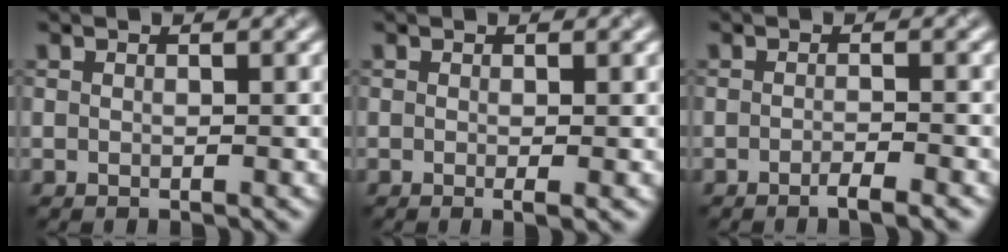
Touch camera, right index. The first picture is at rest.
{"total": 1.0, "force": [-0.2, 0.1, 0.9], "torque": [-0.016, -0.004, -0.002]}
{"total": 2.3, "force": [-1.4, 0.6, 1.7], "torque": [-0.019, -0.001, -0.026]}